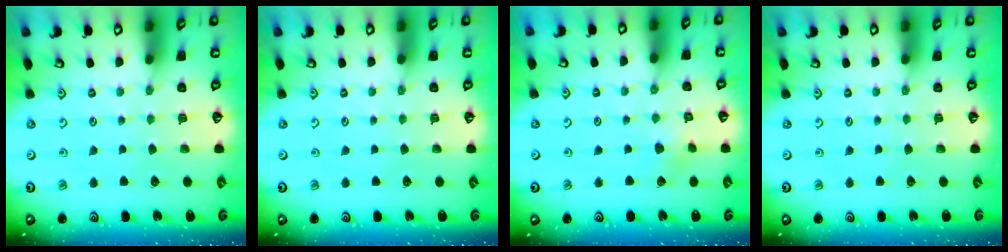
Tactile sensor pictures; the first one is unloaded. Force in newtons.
{"total": 0.0}
{"total": 3.2, "press": 3.2, "slide": 0.4}
{"total": 0.0}